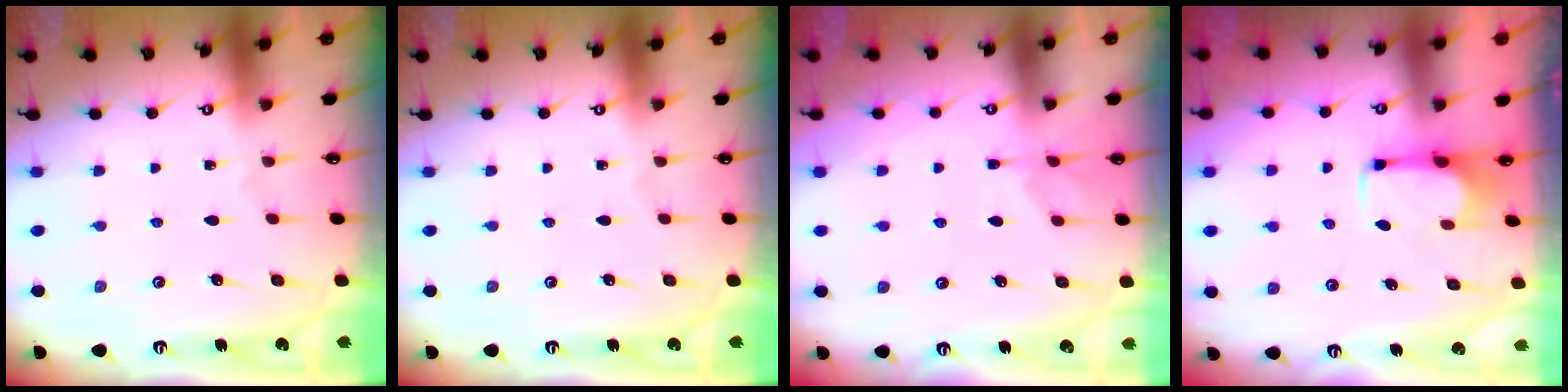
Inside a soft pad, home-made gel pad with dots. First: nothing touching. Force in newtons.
{"total": 0.0}
{"total": 1.5, "press": 1.1, "slide": 1.0}
{"total": 2.8, "press": 2.7, "slide": 0.9}